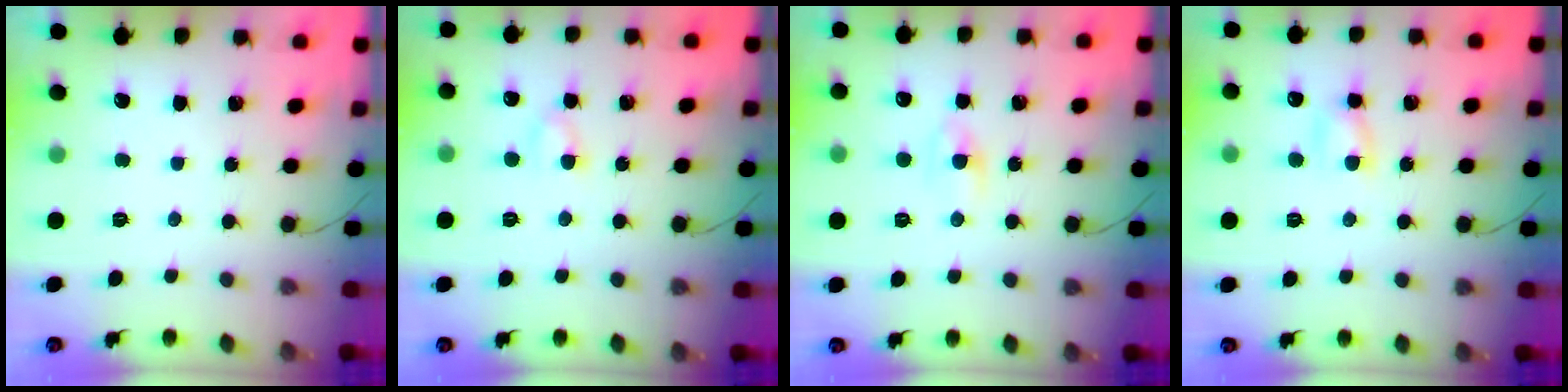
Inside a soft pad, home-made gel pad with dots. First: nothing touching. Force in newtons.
{"total": 3.3, "press": 3.0, "slide": 1.2}
{"total": 1.6, "press": 1.4, "slide": 0.8}
{"total": 4.3, "press": 4.3, "slide": 0.7}